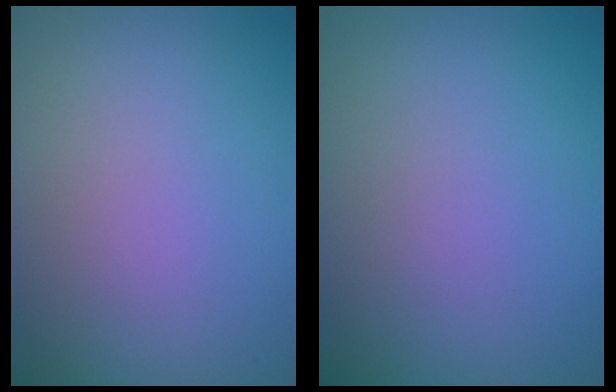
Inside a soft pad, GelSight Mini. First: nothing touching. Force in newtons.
{"total": 0.0}